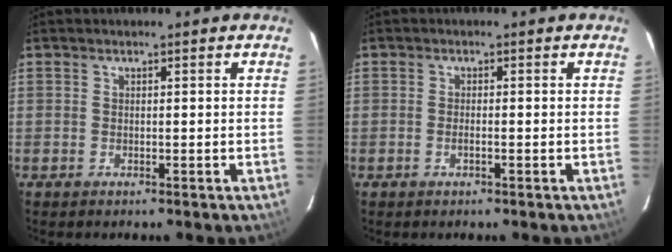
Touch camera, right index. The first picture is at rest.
{"total": 1.1, "force": [-0.6, 0.1, 0.9], "torque": [-0.021, 0.002, -0.010]}